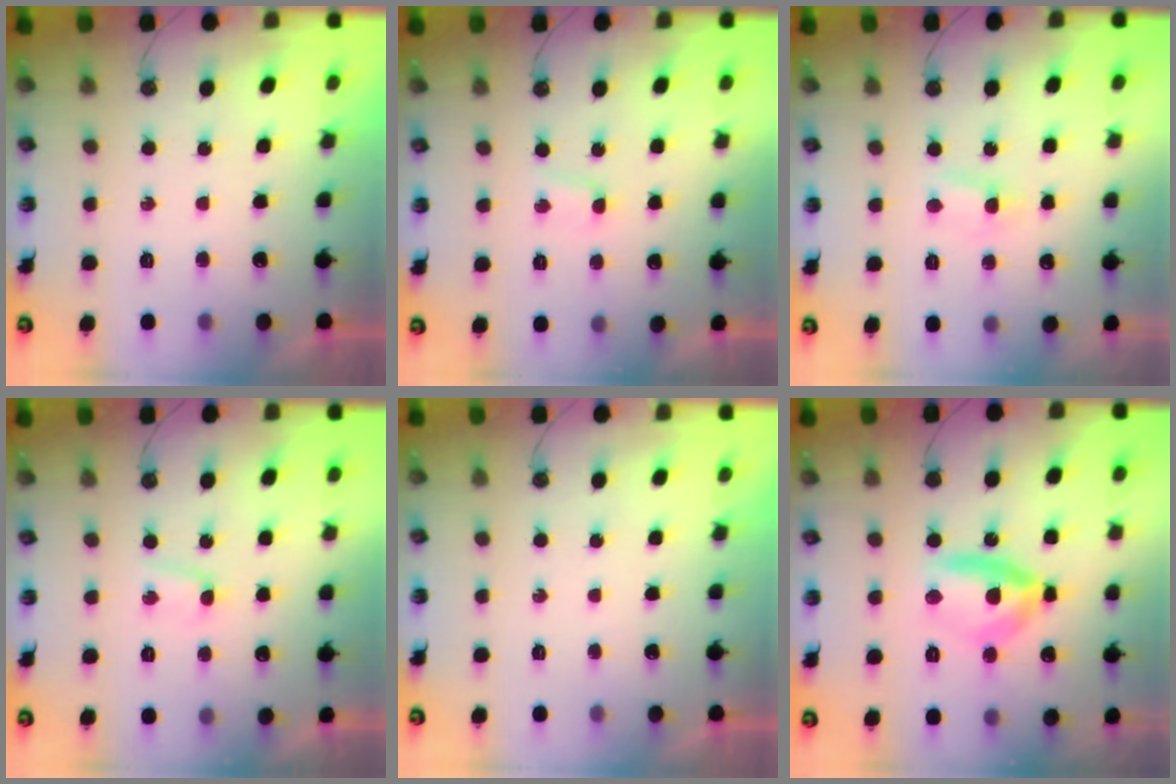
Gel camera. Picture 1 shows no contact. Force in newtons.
{"total": 1.7, "press": 1.7, "slide": 0.3}
{"total": 3.9, "press": 3.8, "slide": 0.3}
{"total": 2.4, "press": 2.3, "slide": 0.4}
{"total": 0.0}
{"total": 12.8, "press": 12.7, "slide": 1.1}